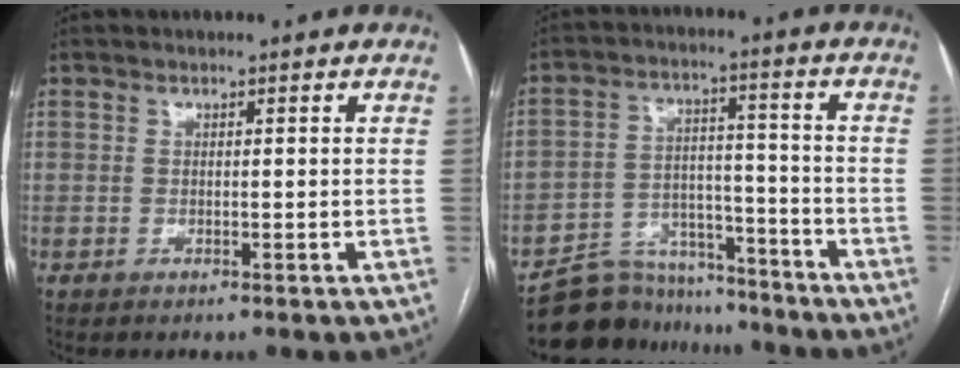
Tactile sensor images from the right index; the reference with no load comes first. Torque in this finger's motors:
{"motor_torque": [-0.23, -0.11, -0.89, -0.21]}